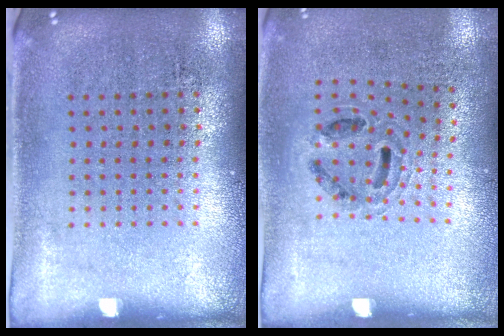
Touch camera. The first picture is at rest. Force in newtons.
{"total": 0.8, "press": 0.8, "slide": 0.3}